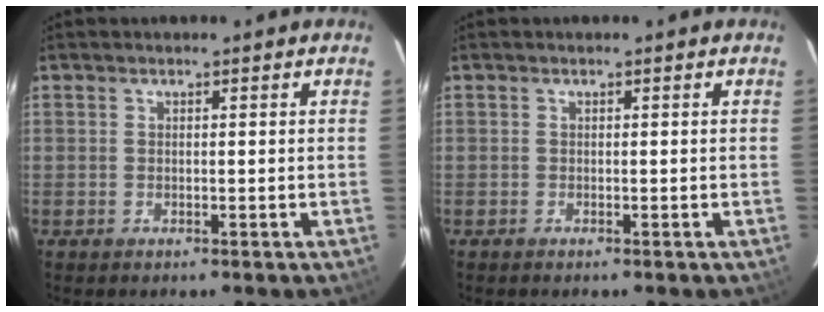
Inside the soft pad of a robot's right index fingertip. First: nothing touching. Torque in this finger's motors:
{"motor_torque": [-0.02, -0.02, 0.01, 0.00]}